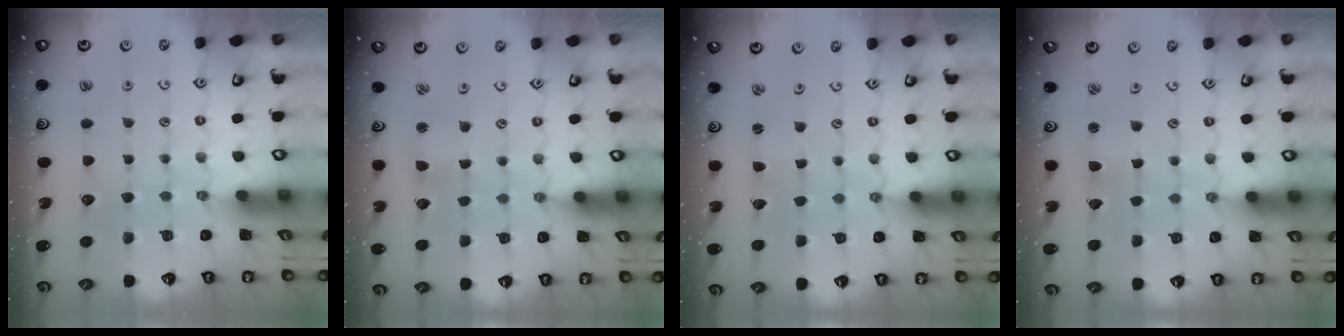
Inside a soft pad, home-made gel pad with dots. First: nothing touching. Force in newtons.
{"total": 1.7, "press": 1.7, "slide": 0.2}
{"total": 0.0}
{"total": 2.5, "press": 2.5, "slide": 0.1}